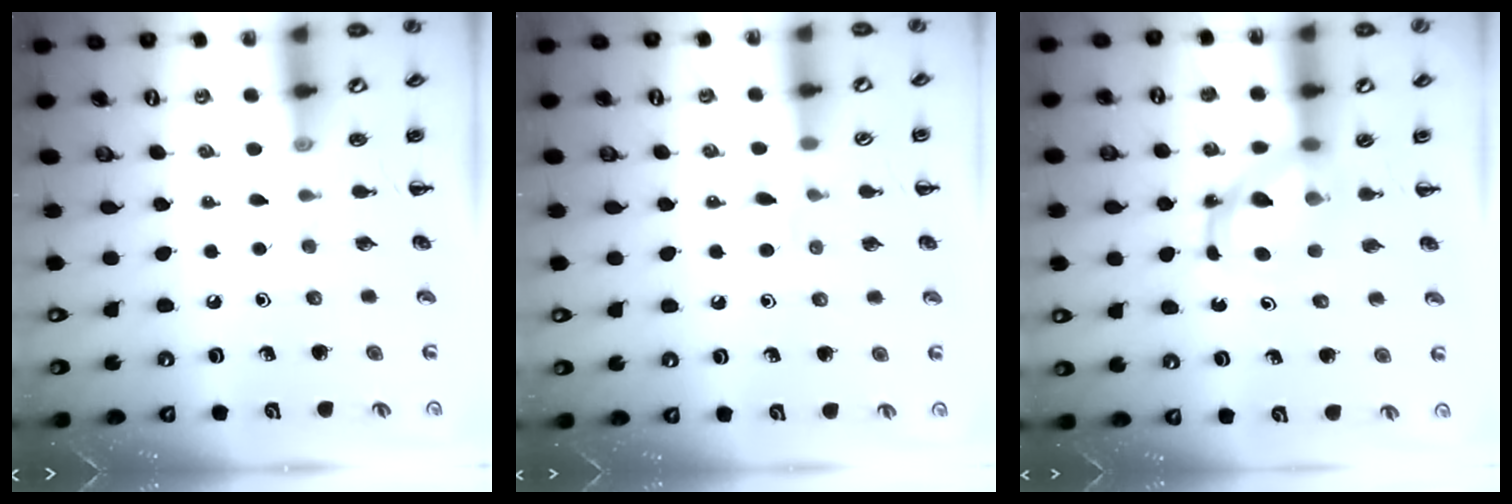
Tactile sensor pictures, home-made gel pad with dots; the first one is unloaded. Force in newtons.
{"total": 3.8, "press": 3.6, "slide": 1.3}
{"total": 6.0, "press": 6.0, "slide": 0.3}